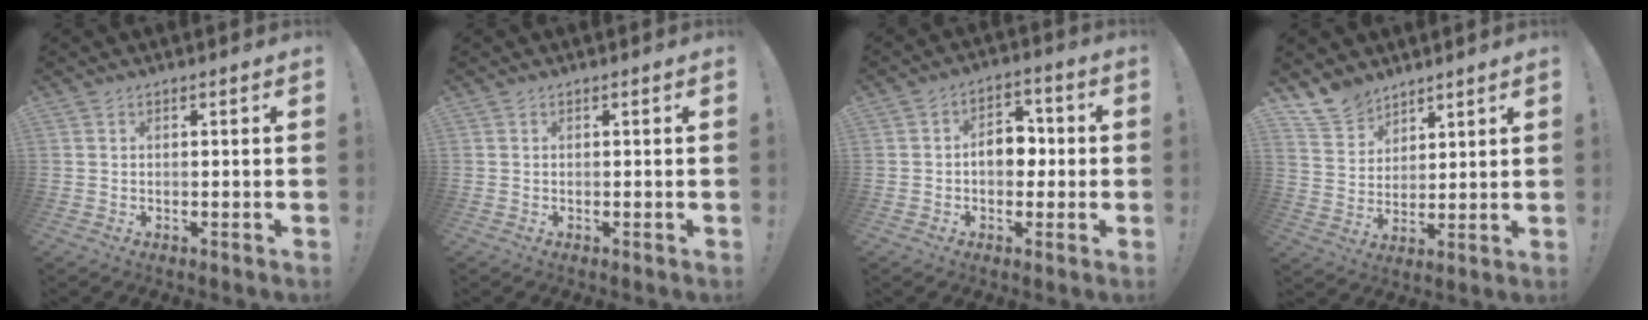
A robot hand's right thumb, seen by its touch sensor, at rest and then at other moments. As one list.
[{"total": 0.0}, {"total": 9.3, "force": [-0.7, 6.6, 6.5], "torque": [-0.085, 0.021, -0.011]}, {"total": 9.6, "force": [8.1, 5.0, 1.4], "torque": [-0.035, -0.058, 0.161]}]